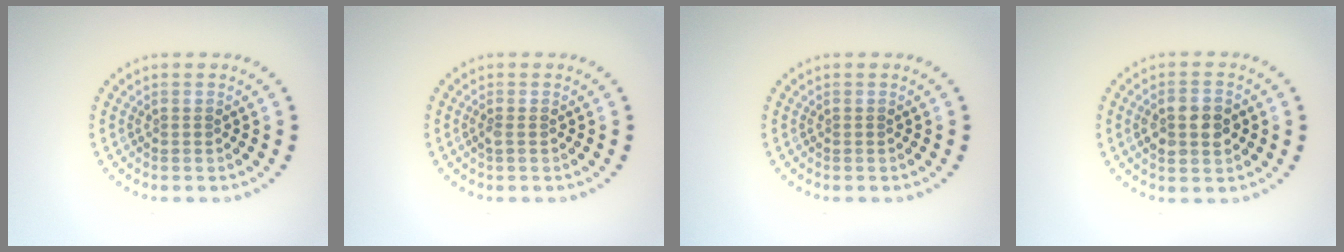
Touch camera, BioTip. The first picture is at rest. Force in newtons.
{"total": 0.6, "press": 0.6, "slide": 0.2}
{"total": 0.0}
{"total": 3.6, "press": 3.6, "slide": 0.1}